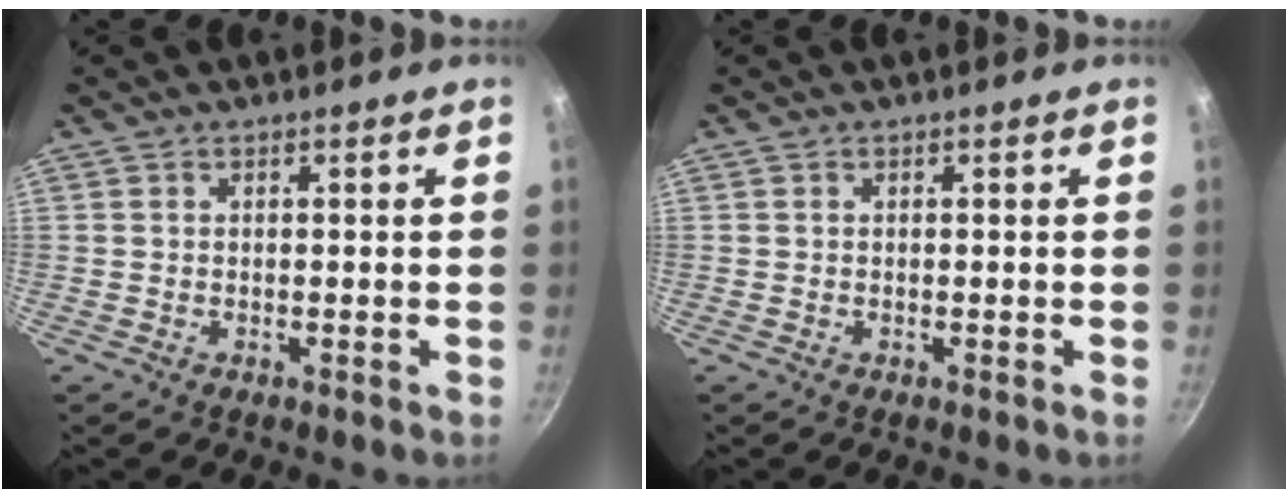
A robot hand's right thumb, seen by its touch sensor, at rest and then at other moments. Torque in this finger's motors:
{"motor_torque": [-0.11, 0.06, -0.03, 0.01, 0.01]}